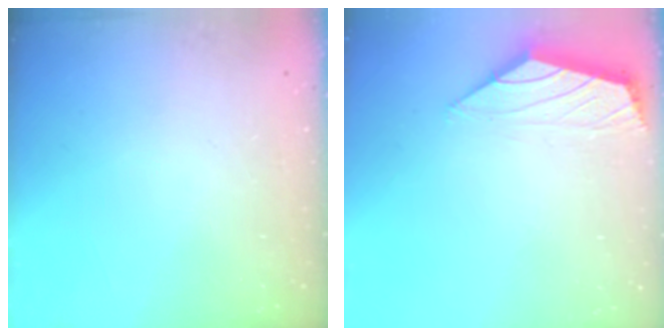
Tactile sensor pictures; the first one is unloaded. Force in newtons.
{"total": 0.0}